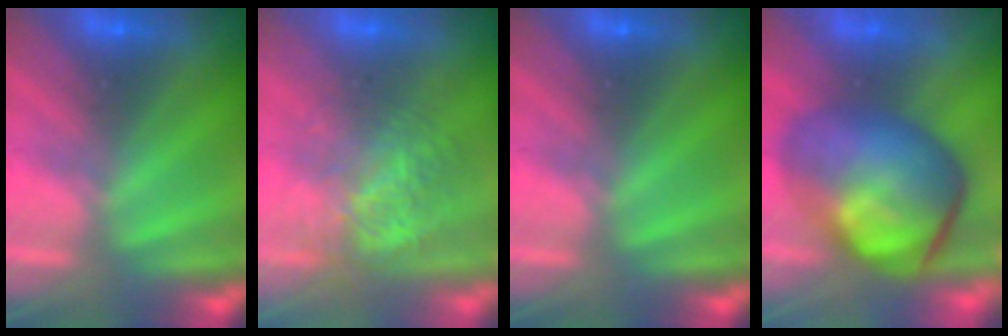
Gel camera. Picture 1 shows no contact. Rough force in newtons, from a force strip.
{"total": 3.7}
{"total": 0.0}
{"total": 8.7}